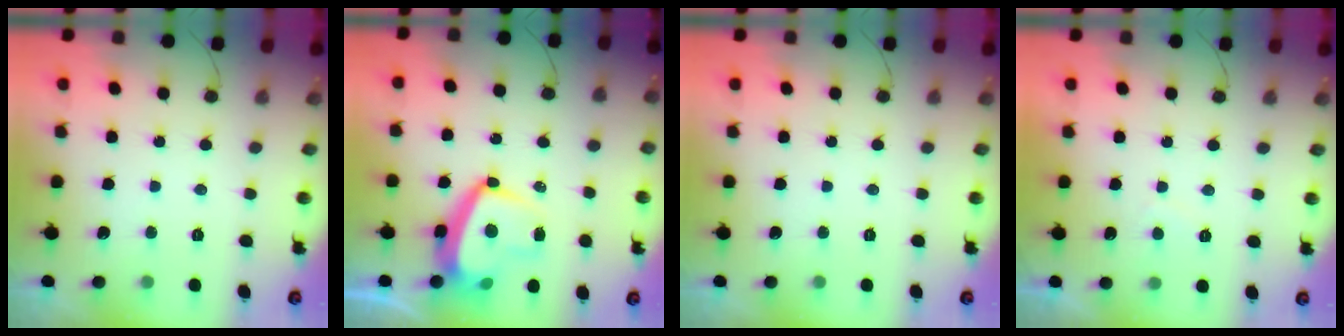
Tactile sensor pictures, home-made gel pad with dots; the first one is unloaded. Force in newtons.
{"total": 14.1, "press": 14.1, "slide": 1.5}
{"total": 0.0}
{"total": 1.3, "press": 1.1, "slide": 0.6}